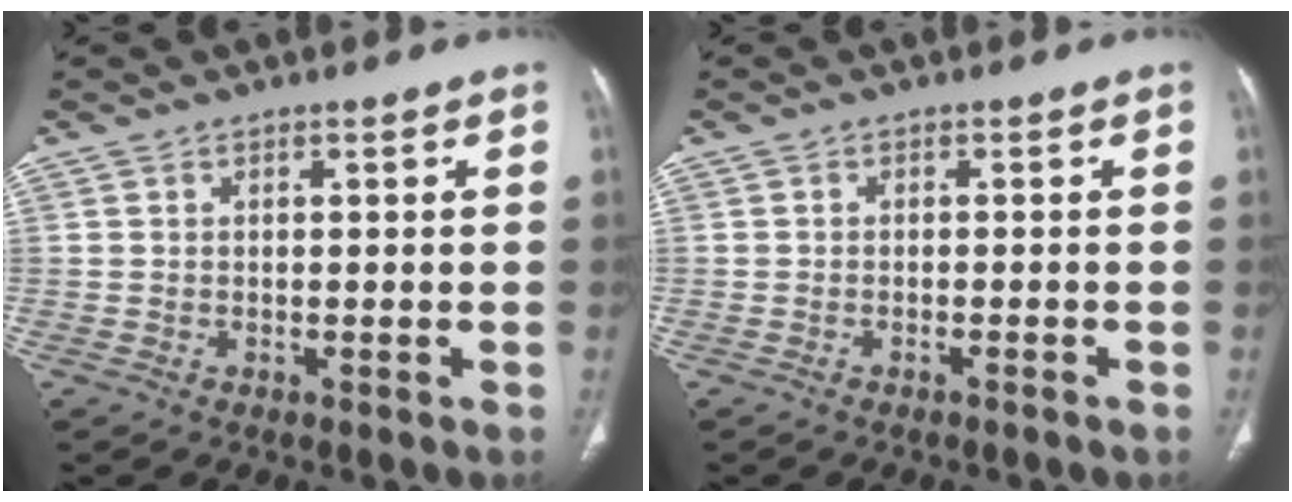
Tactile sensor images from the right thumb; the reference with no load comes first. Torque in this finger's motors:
{"motor_torque": [-0.36, -0.10, -0.59, 0.24, -0.04]}